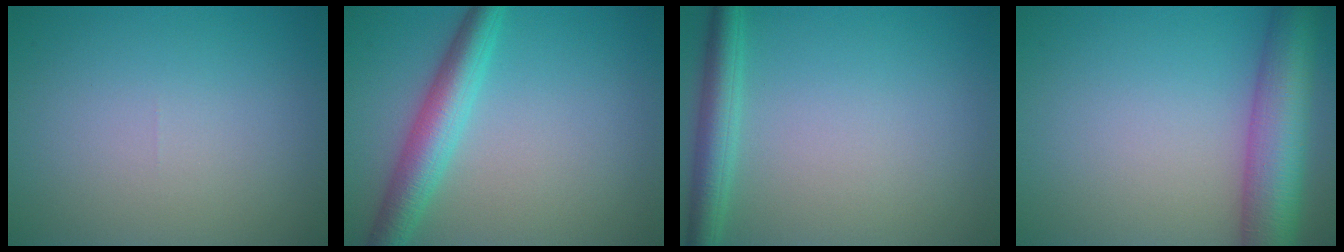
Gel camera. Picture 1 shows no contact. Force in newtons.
{"total": 4.7, "press": 4.7, "slide": 0.2}
{"total": 3.3, "press": 3.3, "slide": 0.2}
{"total": 8.4, "press": 8.4, "slide": 0.3}